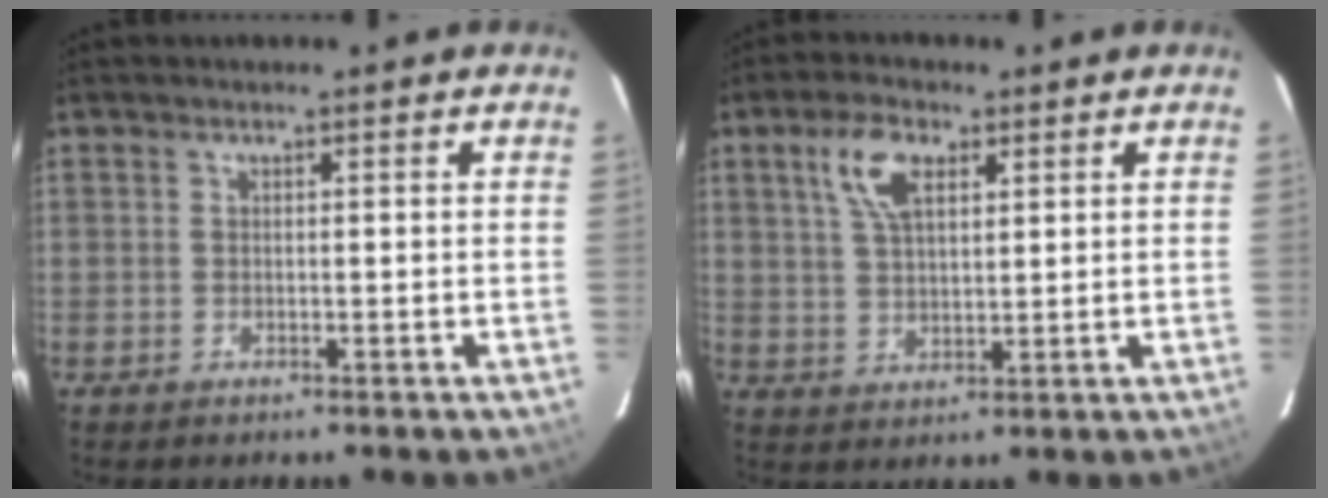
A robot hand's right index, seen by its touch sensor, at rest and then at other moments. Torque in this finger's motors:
{"motor_torque": [0.26, 0.00, 0.19, 0.07]}